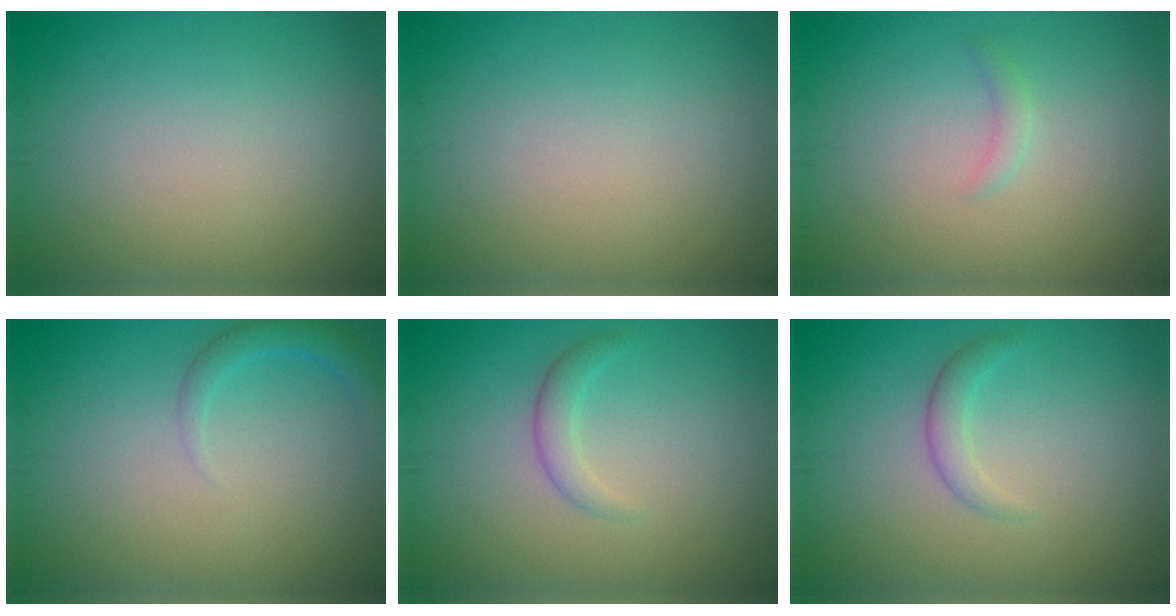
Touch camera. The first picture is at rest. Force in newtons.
{"total": 0.0}
{"total": 0.8, "press": 0.8, "slide": 0.1}
{"total": 1.8, "press": 1.8, "slide": 0.2}
{"total": 1.6, "press": 1.6, "slide": 0.1}
{"total": 1.6, "press": 1.6, "slide": 0.1}